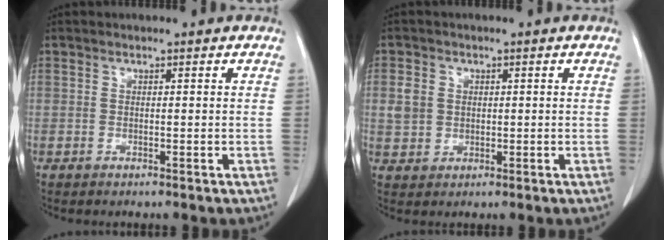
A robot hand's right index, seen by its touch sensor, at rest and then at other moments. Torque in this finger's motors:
{"motor_torque": [0.29, 0.23, 0.14, 0.05]}